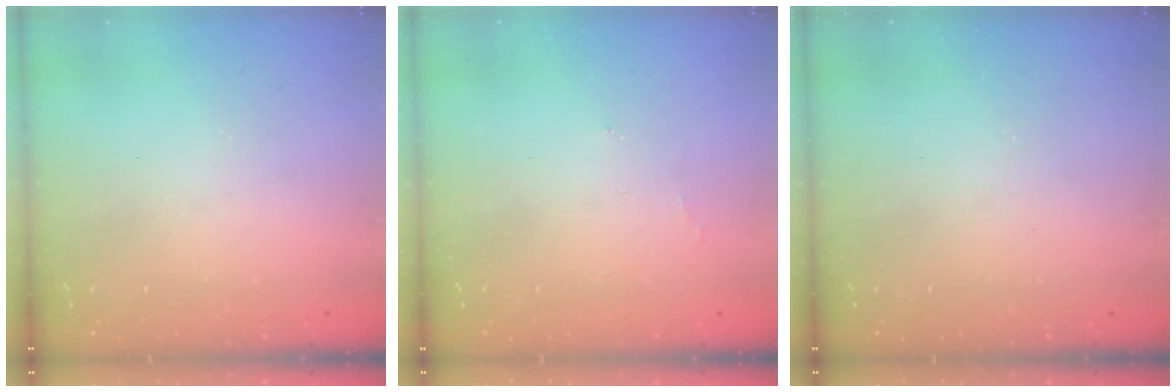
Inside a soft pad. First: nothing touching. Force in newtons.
{"total": 3.7, "press": 3.7, "slide": 0.4}
{"total": 0.0}